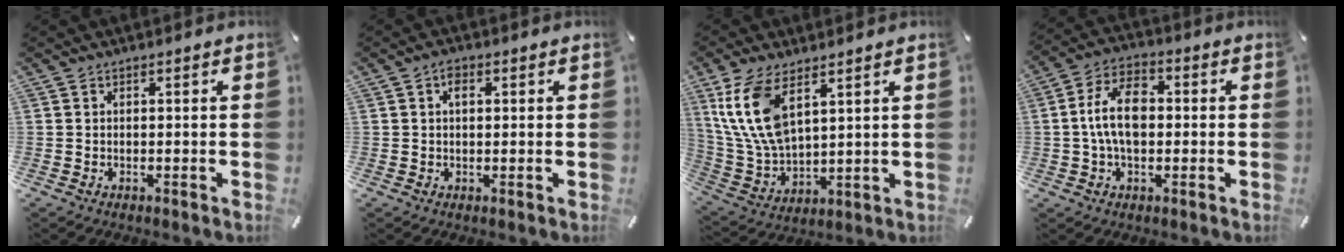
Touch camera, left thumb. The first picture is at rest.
{"total": 2.0, "force": [0.7, 1.2, 1.4], "torque": [-0.023, 0.002, 0.010]}
{"total": 12.8, "force": [6.6, 6.3, 9.0], "torque": [-0.223, -0.029, 0.120]}
{"total": 10.9, "force": [-0.3, 6.8, 8.4], "torque": [-0.167, 0.014, -0.007]}